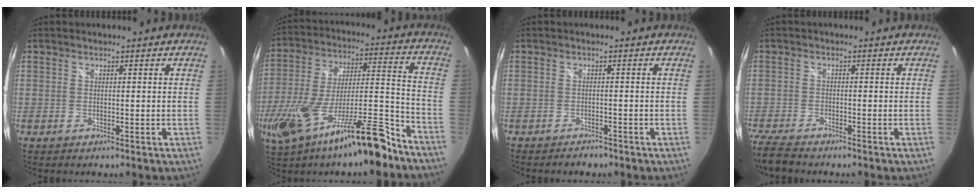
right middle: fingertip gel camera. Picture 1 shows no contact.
{"total": 24.0, "force": [-15.9, 5.3, 17.2], "torque": [-0.326, -0.037, -0.260]}
{"total": 2.0, "force": [-1.9, 0.3, 0.5], "torque": [-0.012, -0.007, -0.030]}
{"total": 6.0, "force": [-5.4, 0.4, 2.6], "torque": [-0.076, -0.029, -0.106]}